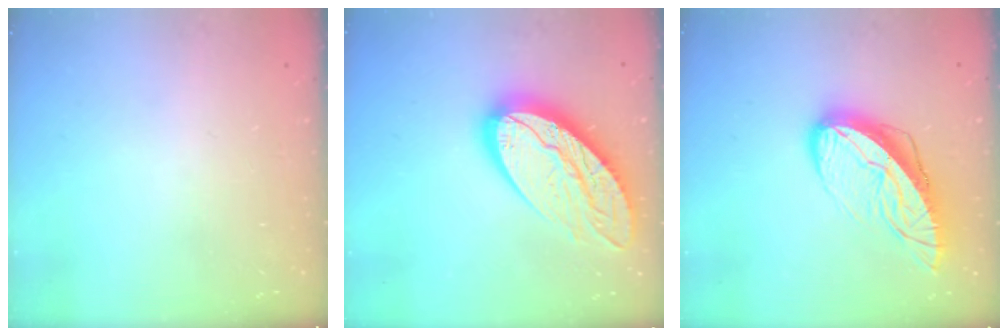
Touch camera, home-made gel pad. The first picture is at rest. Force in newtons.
{"total": 20.3, "press": 20.2, "slide": 1.6}
{"total": 11.6, "press": 11.5, "slide": 1.4}